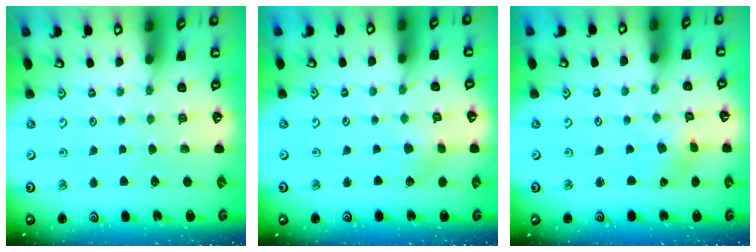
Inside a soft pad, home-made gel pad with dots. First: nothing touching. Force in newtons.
{"total": 2.4, "press": 2.3, "slide": 0.6}
{"total": 1.5, "press": 1.5, "slide": 0.2}